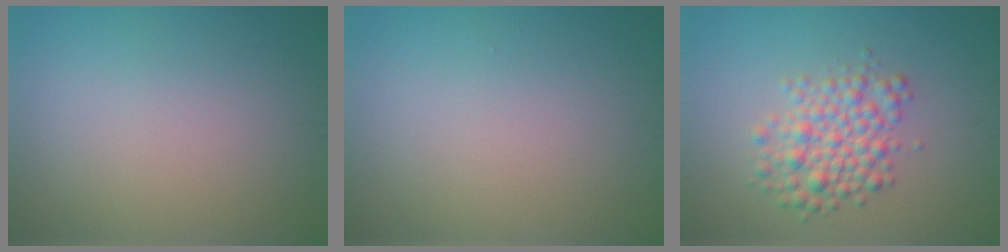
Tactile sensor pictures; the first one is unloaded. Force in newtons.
{"total": 0.0}
{"total": 4.0, "press": 4.0, "slide": 0.1}